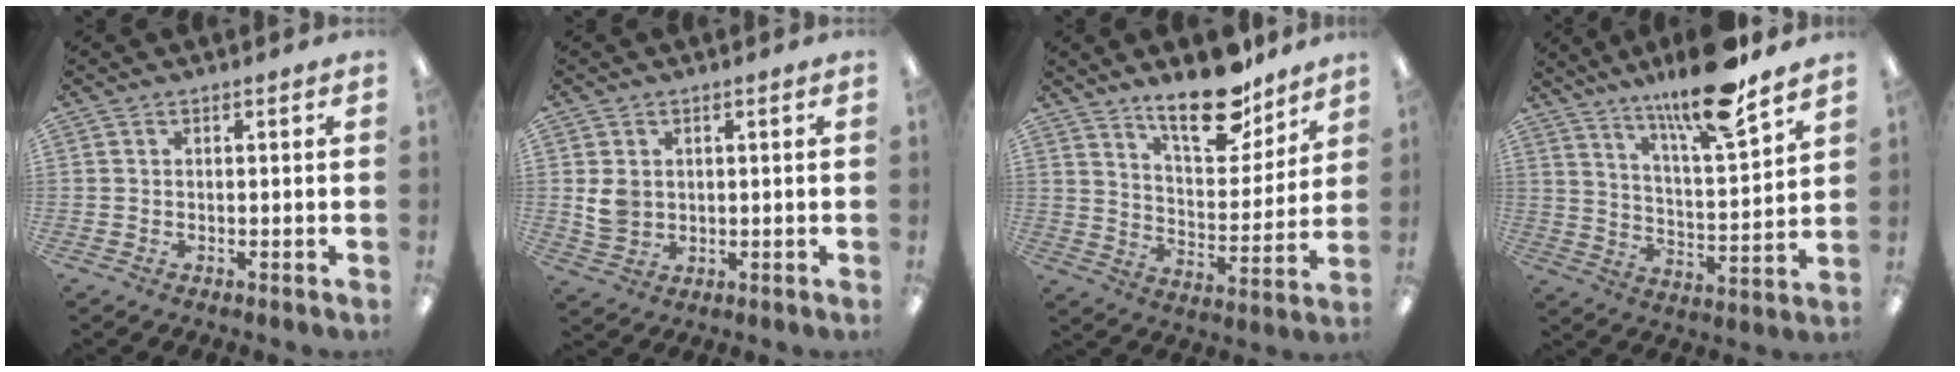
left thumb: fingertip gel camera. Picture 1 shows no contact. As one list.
[{"total": 4.5, "force": [1.0, 3.8, 2.3], "torque": [-0.037, 0.003, 0.022]}, {"total": 16.2, "force": [12.6, 6.1, 8.2], "torque": [-0.117, -0.081, 0.218]}, {"total": 15.6, "force": [12.5, 2.5, 9.0], "torque": [-0.154, -0.081, 0.205]}]